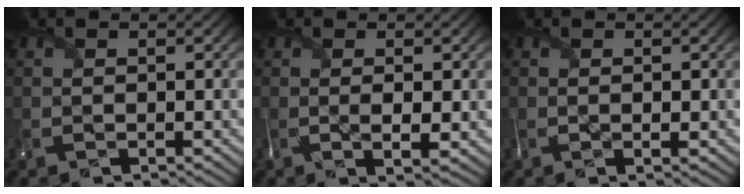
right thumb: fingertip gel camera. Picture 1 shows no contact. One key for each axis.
{"total": 2.6, "fx": -0.1, "fy": 0.6, "fz": 2.5, "tx": -0.050, "ty": -0.007, "tz": 0.000}
{"total": 1.4, "fx": -0.2, "fy": 0.7, "fz": 1.2, "tx": -0.025, "ty": -0.006, "tz": -0.004}